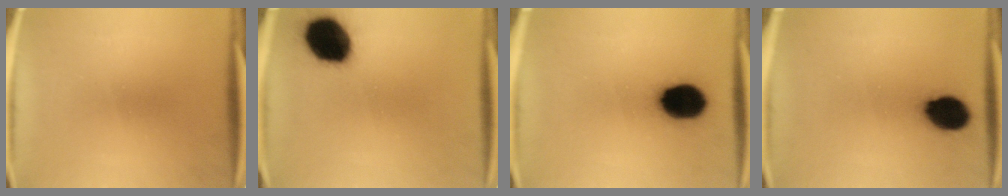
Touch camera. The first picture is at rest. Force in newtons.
{"total": 15.9}
{"total": 13.8}
{"total": 10.4}